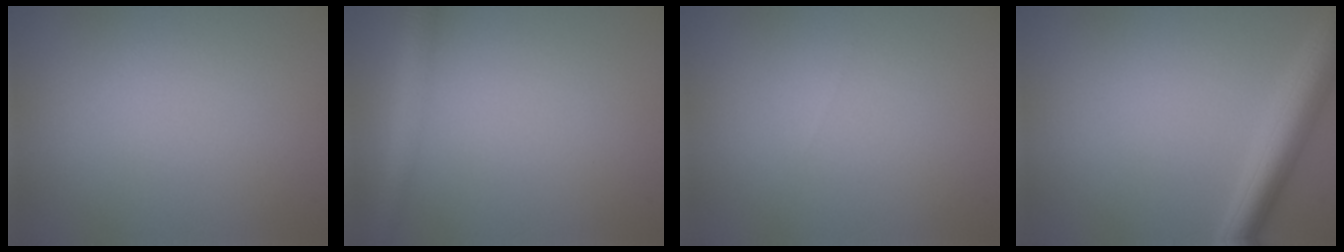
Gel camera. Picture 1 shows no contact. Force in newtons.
{"total": 2.9, "press": 2.9, "slide": 0.1}
{"total": 0.0}
{"total": 5.2, "press": 5.2, "slide": 0.3}